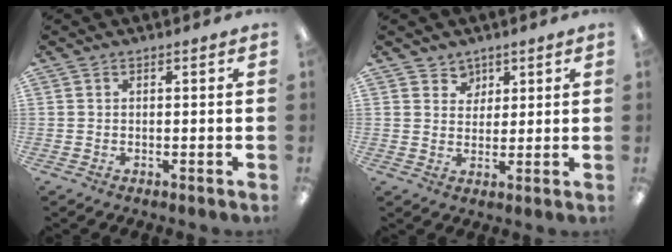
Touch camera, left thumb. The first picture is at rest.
{"total": 4.0, "force": [2.7, 3.0, -0.4], "torque": [0.007, -0.012, 0.046]}